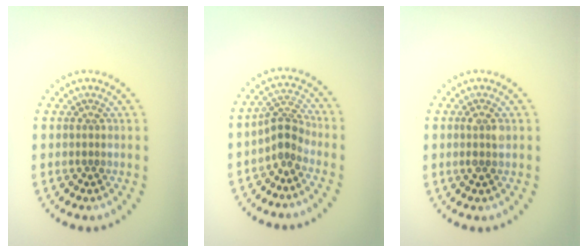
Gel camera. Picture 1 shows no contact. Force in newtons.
{"total": 2.4, "press": 1.7, "slide": 1.7}
{"total": 1.3, "press": 1.2, "slide": 0.4}